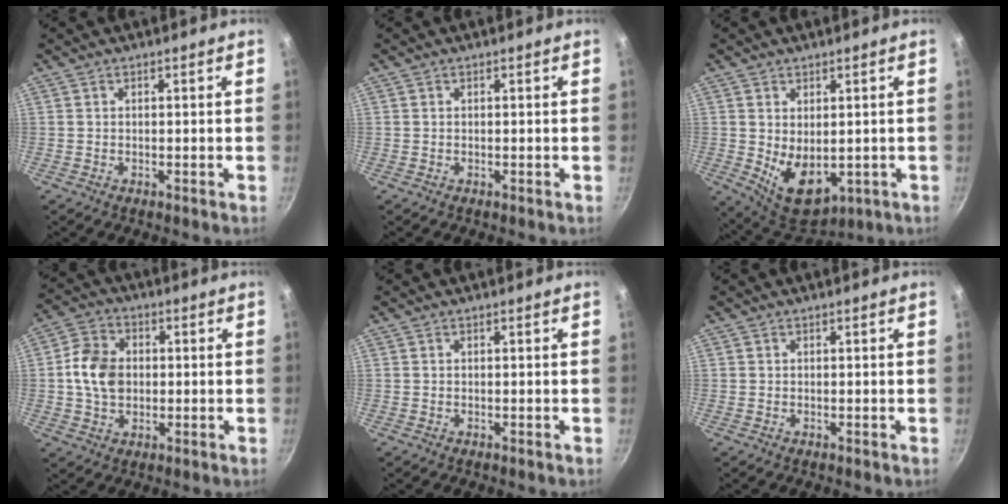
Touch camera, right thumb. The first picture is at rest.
{"total": 0.0}
{"total": 9.6, "force": [-0.4, 6.1, 7.3], "torque": [-0.094, -0.022, 0.017]}
{"total": 9.4, "force": [0.2, 7.2, 6.0], "torque": [-0.093, 0.013, -0.005]}
{"total": 0.0}
{"total": 0.0}